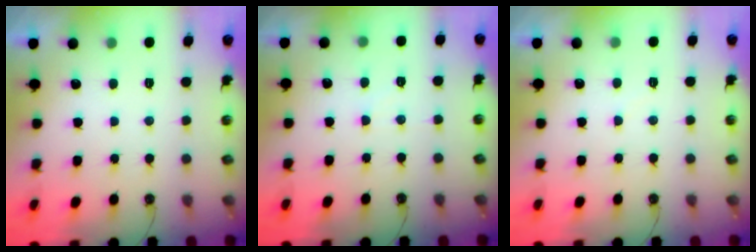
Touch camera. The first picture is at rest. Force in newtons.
{"total": 3.0, "press": 3.0, "slide": 0.4}
{"total": 3.3, "press": 3.3, "slide": 0.5}